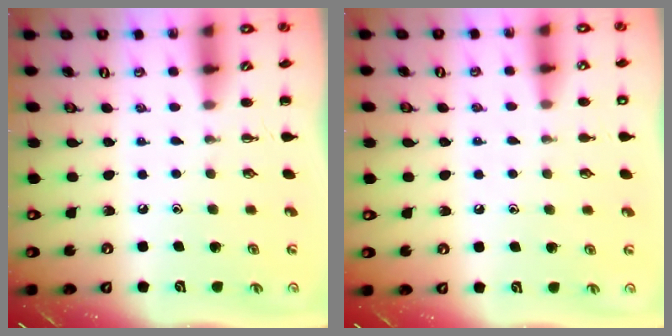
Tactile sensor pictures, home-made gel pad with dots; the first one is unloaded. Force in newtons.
{"total": 6.4, "press": 6.2, "slide": 1.7}